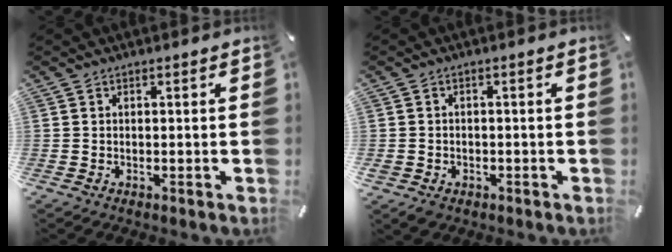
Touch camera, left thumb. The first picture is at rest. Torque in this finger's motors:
{"motor_torque": [0.04, 0.12, 0.26, 0.22, 0.11]}